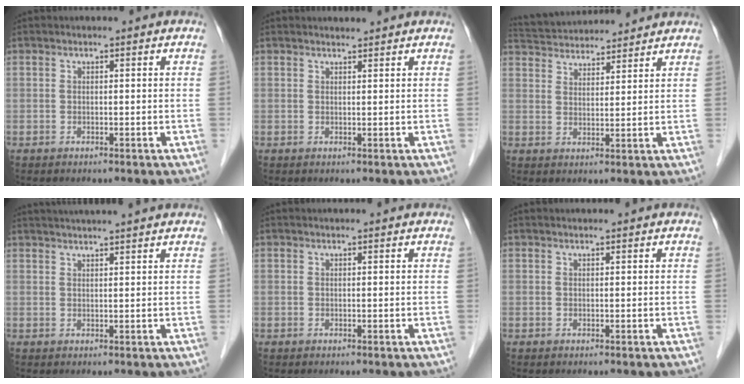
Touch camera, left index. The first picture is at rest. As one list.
[{"total": 1.2, "force": [1.2, -0.1, 0.0], "torque": [-0.008, 0.006, 0.024]}, {"total": 12.1, "force": [11.6, 2.0, 3.0], "torque": [-0.059, 0.038, 0.184]}, {"total": 9.4, "force": [8.6, -0.3, 3.8], "torque": [-0.061, 0.033, 0.112]}, {"total": 1.9, "force": [1.8, 0.1, 0.5], "torque": [-0.010, 0.015, 0.022]}, {"total": 1.2, "force": [1.1, -0.1, 0.3], "torque": [-0.005, 0.013, 0.022]}]